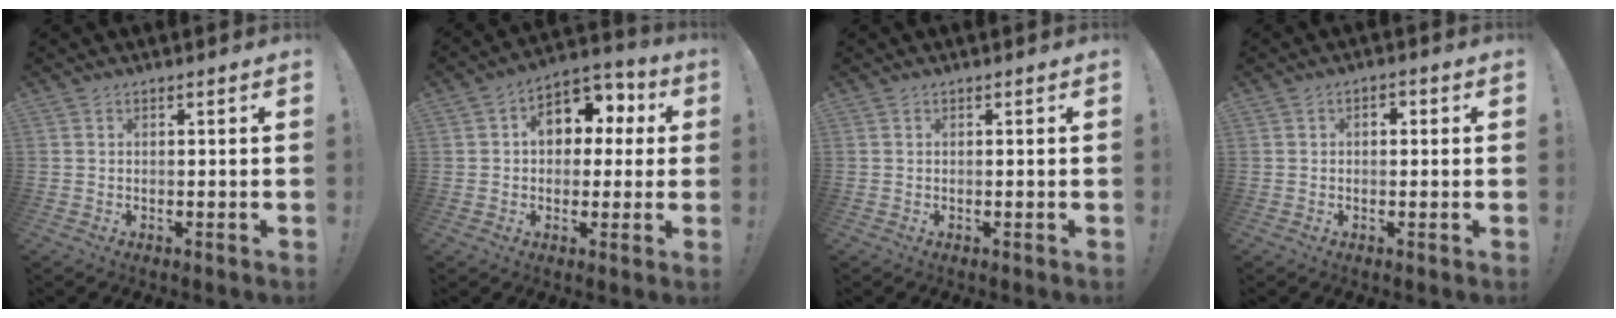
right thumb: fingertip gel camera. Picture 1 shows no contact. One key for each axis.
{"total": 11.1, "fx": 2.8, "fy": 8.4, "fz": 6.8, "tx": -0.094, "ty": -0.003, "tz": 0.054}
{"total": 0.0}
{"total": 2.0, "fx": -0.2, "fy": 1.5, "fz": 1.3, "tx": -0.014, "ty": 0.004, "tz": -0.009}